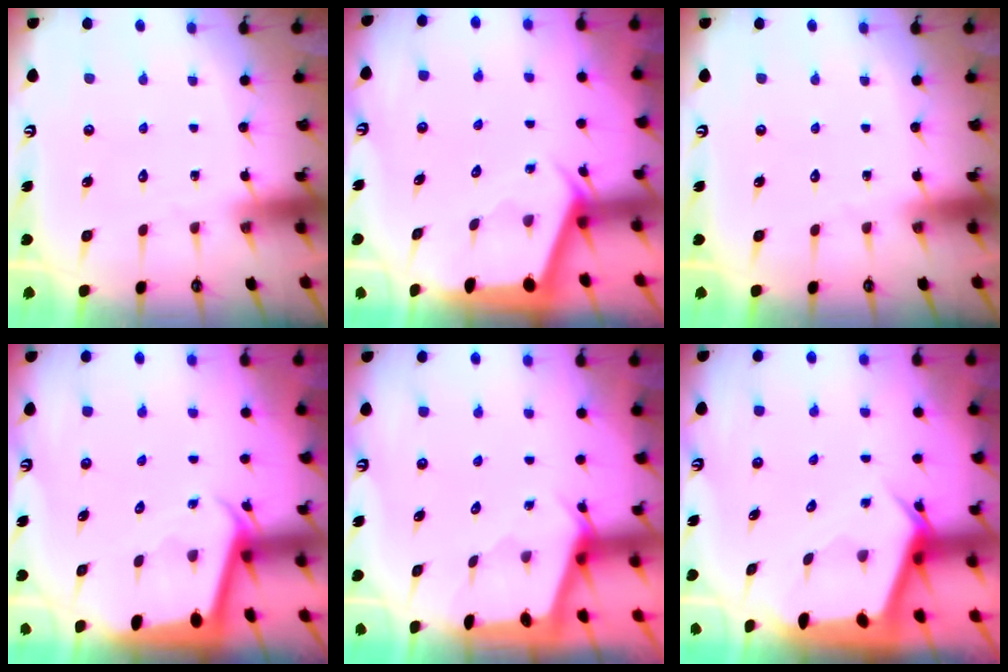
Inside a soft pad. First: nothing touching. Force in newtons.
{"total": 2.2, "press": 2.2, "slide": 0.3}
{"total": 0.0}
{"total": 2.1, "press": 2.1, "slide": 0.1}
{"total": 2.3, "press": 2.3, "slide": 0.3}
{"total": 4.9, "press": 4.9, "slide": 0.4}